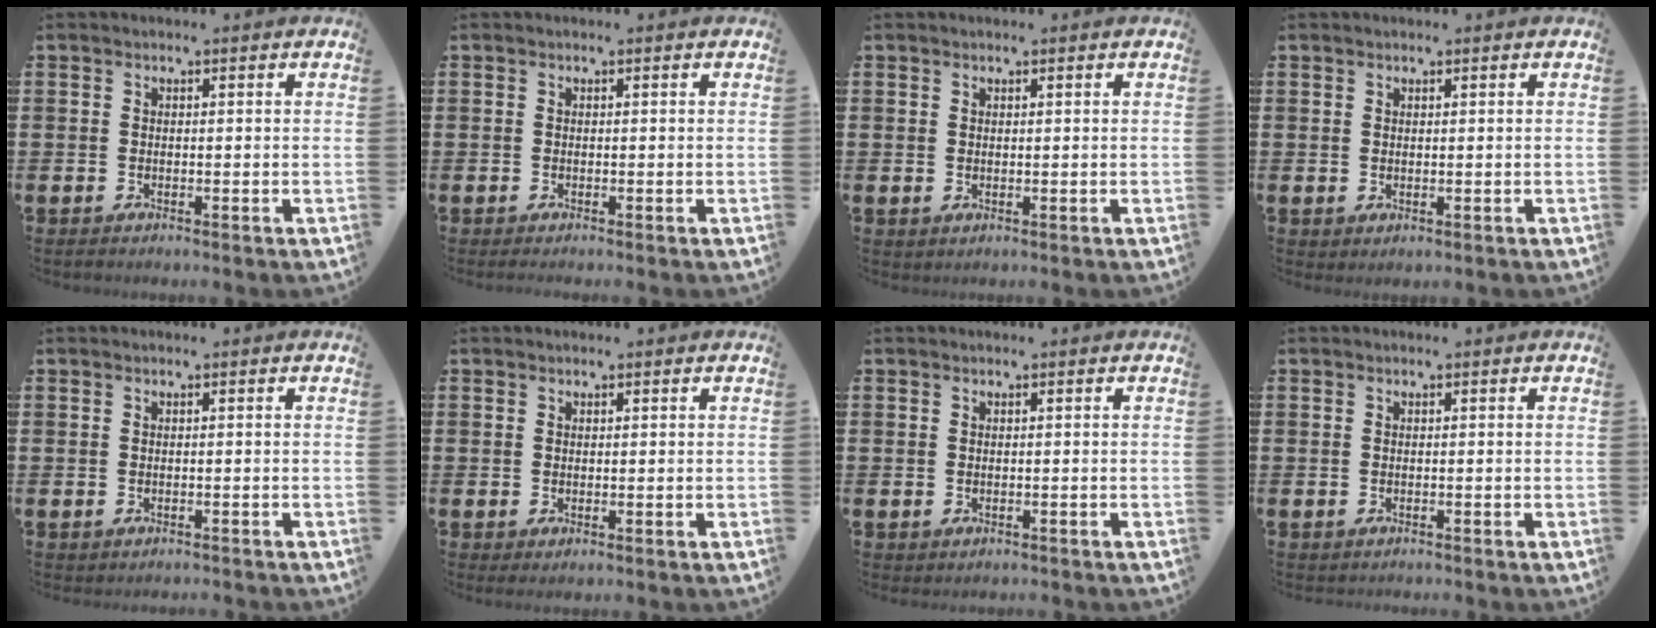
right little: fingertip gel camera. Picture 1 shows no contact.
{"total": 0.7, "force": [-0.6, 0.0, 0.3], "torque": [-0.006, -0.002, -0.011]}
{"total": 0.0}
{"total": 0.0}
{"total": 0.0}
{"total": 0.5, "force": [0.4, 0.0, 0.3], "torque": [-0.004, 0.002, 0.008]}
{"total": 0.0}
{"total": 0.6, "force": [-0.6, 0.0, 0.0], "torque": [0.000, -0.003, -0.012]}